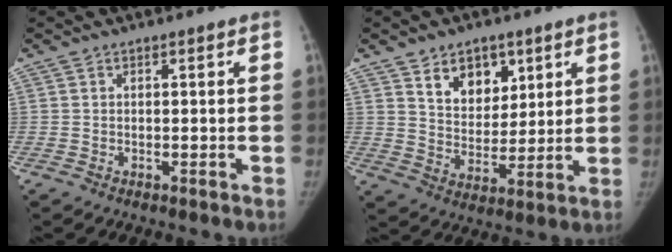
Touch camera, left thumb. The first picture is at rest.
{"total": 10.2, "force": [5.4, 6.7, 5.4], "torque": [-0.048, -0.034, 0.097]}